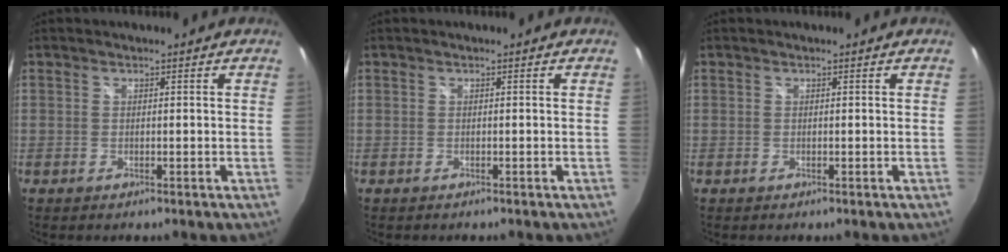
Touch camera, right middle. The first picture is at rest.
{"total": 0.0}
{"total": 0.0}